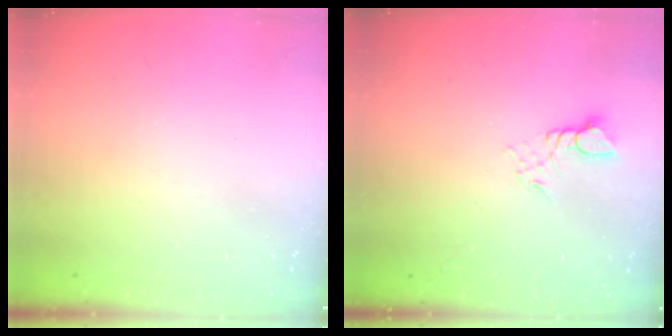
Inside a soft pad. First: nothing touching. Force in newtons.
{"total": 3.0, "press": 3.0, "slide": 0.3}